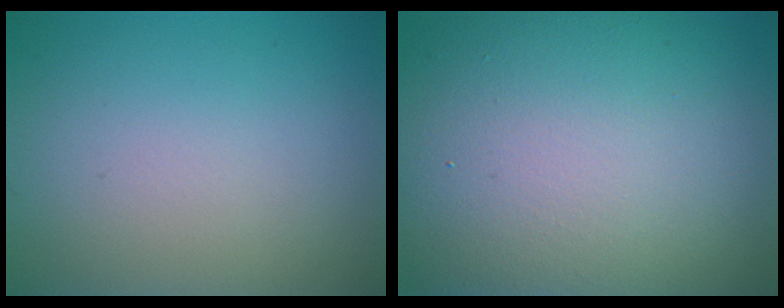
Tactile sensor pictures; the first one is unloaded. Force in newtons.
{"total": 17.0, "press": 16.9, "slide": 1.3}